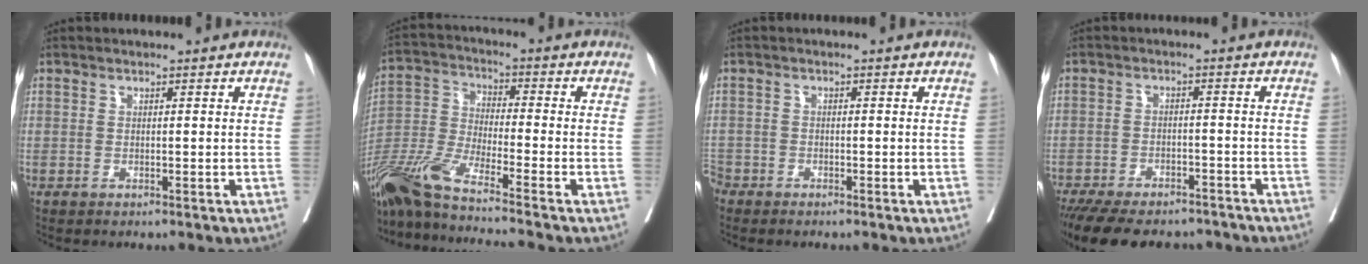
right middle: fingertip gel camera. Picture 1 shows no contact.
{"total": 15.0, "force": [-12.0, -1.4, 8.8], "torque": [-0.186, -0.023, -0.229]}
{"total": 3.0, "force": [-2.5, 1.6, 0.5], "torque": [-0.011, -0.001, -0.052]}
{"total": 16.6, "force": [-14.1, 5.8, 6.6], "torque": [-0.156, -0.012, -0.197]}